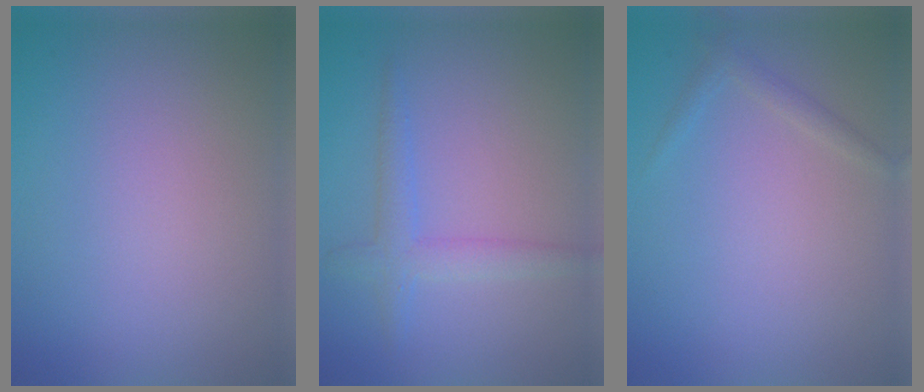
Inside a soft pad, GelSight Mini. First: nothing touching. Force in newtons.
{"total": 2.0, "press": 2.0, "slide": 0.1}
{"total": 1.0, "press": 1.0, "slide": 0.0}